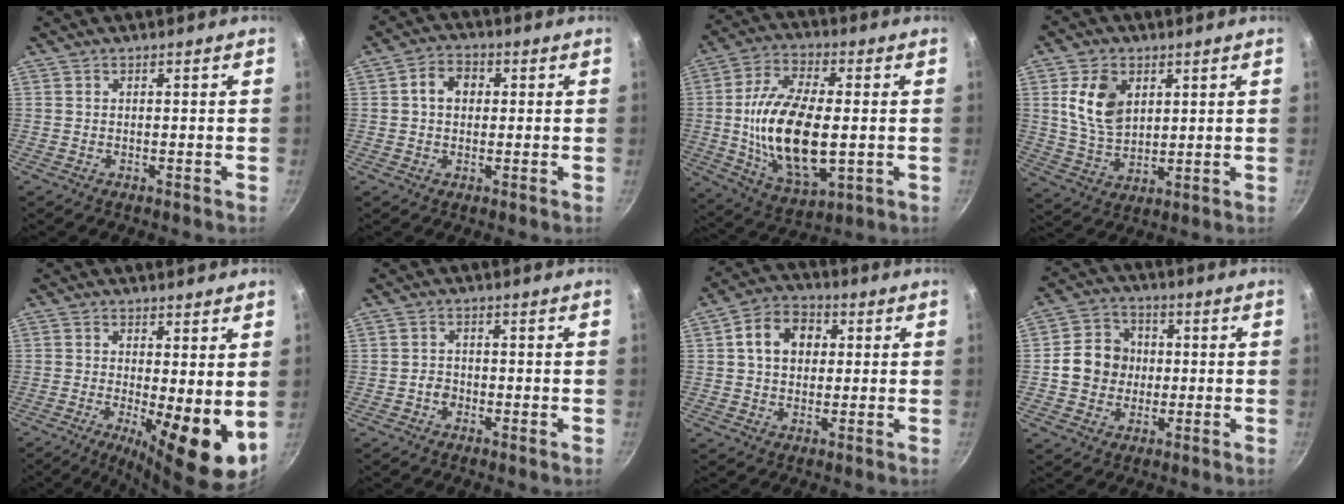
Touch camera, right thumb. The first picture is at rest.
{"total": 5.4, "force": [0.8, 4.2, 3.3], "torque": [-0.033, 0.012, 0.005]}
{"total": 19.8, "force": [-0.7, 9.7, 17.3], "torque": [-0.320, 0.004, -0.010]}
{"total": 10.6, "force": [3.3, 7.2, 7.1], "torque": [-0.116, -0.018, 0.067]}
{"total": 11.4, "force": [-1.0, 3.3, 10.9], "torque": [-0.151, -0.016, -0.010]}
{"total": 2.0, "force": [-0.9, 1.5, 0.9], "torque": [-0.009, 0.011, -0.018]}
{"total": 9.3, "force": [1.9, 7.2, 5.6], "torque": [-0.067, 0.015, 0.019]}
{"total": 9.9, "force": [0.0, 8.9, 4.3], "torque": [-0.042, 0.018, -0.012]}